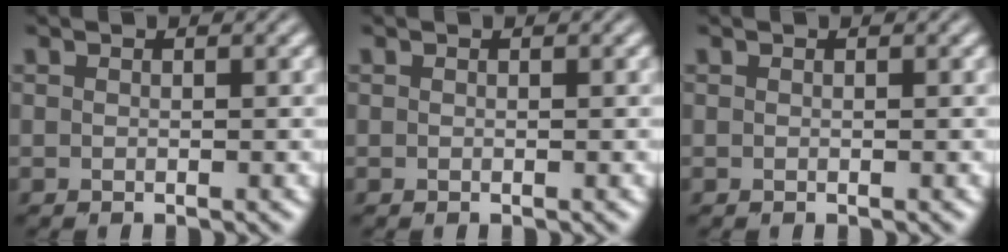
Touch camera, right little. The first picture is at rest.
{"total": 0.0}
{"total": 0.0}